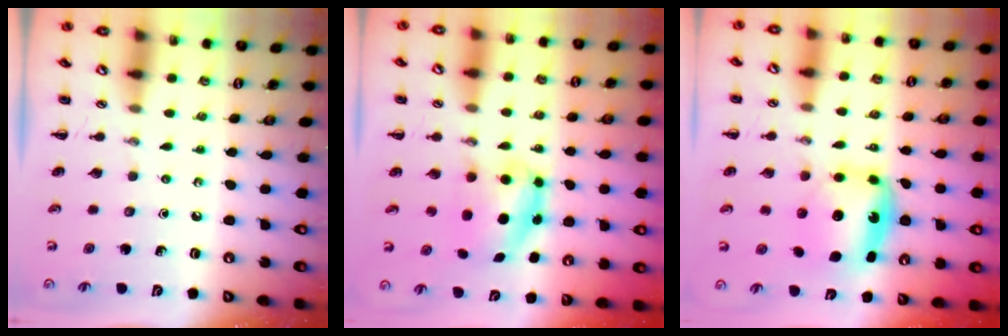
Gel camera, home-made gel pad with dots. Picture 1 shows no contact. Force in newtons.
{"total": 6.4, "press": 6.3, "slide": 0.6}
{"total": 6.1, "press": 6.0, "slide": 1.0}